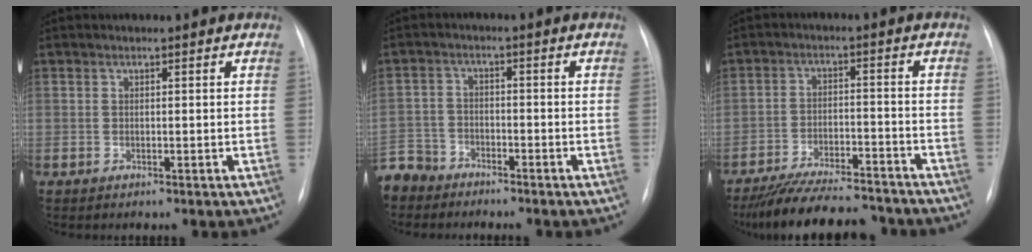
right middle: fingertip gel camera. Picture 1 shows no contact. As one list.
[{"total": 7.4, "force": [-6.4, 3.7, 0.5], "torque": [-0.016, -0.002, -0.125]}, {"total": 15.8, "force": [-14.3, 3.2, 6.1], "torque": [-0.110, 0.000, -0.212]}]